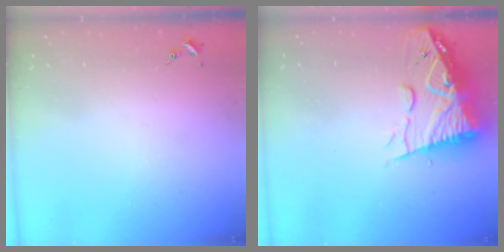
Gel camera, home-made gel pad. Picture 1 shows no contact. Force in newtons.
{"total": 15.9, "press": 15.8, "slide": 1.5}